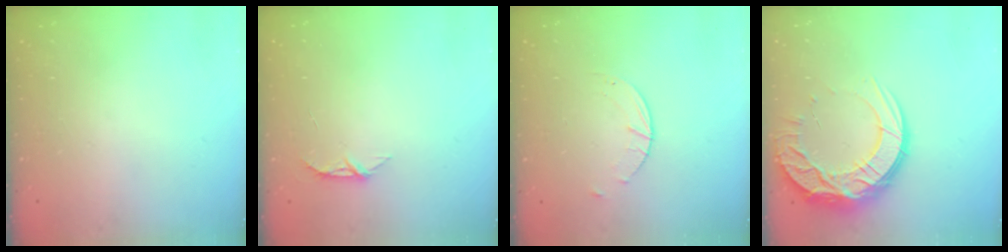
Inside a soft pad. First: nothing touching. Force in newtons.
{"total": 4.6, "press": 4.5, "slide": 0.5}
{"total": 3.0, "press": 3.0, "slide": 0.4}
{"total": 16.5, "press": 16.5, "slide": 1.4}